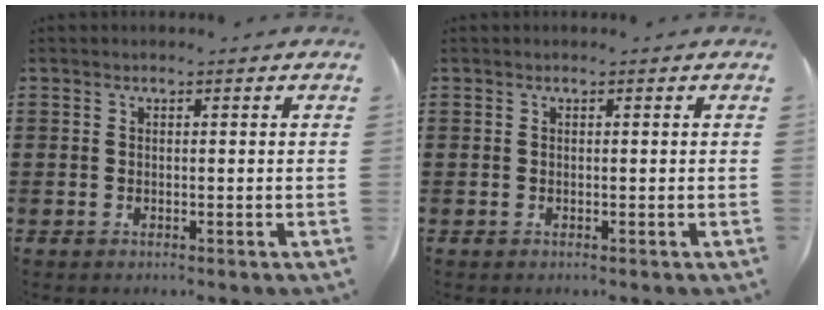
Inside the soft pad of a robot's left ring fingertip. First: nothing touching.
{"total": 0.0}